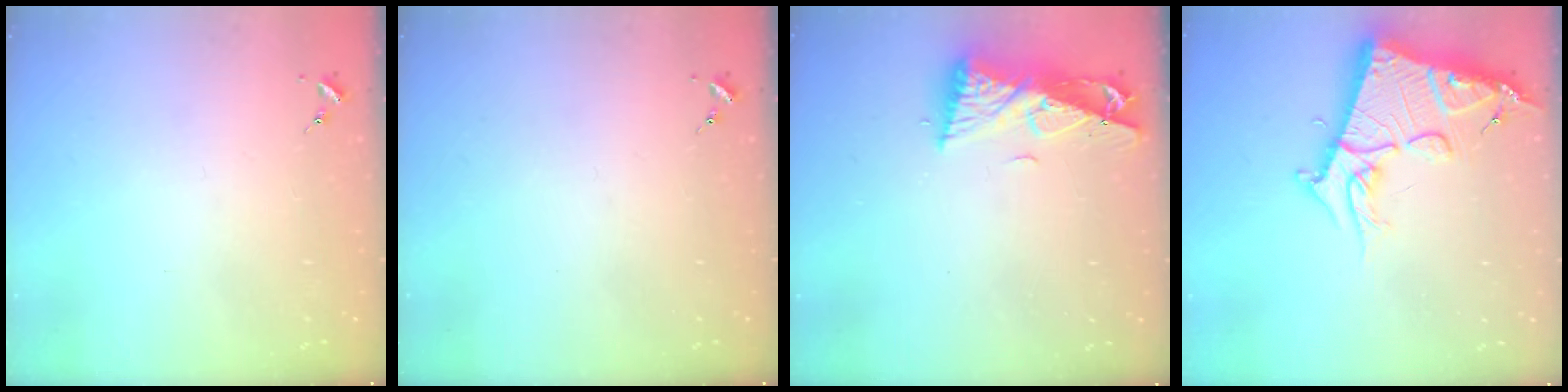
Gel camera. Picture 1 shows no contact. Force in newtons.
{"total": 0.0}
{"total": 10.1, "press": 10.0, "slide": 1.4}
{"total": 18.5, "press": 18.4, "slide": 1.8}